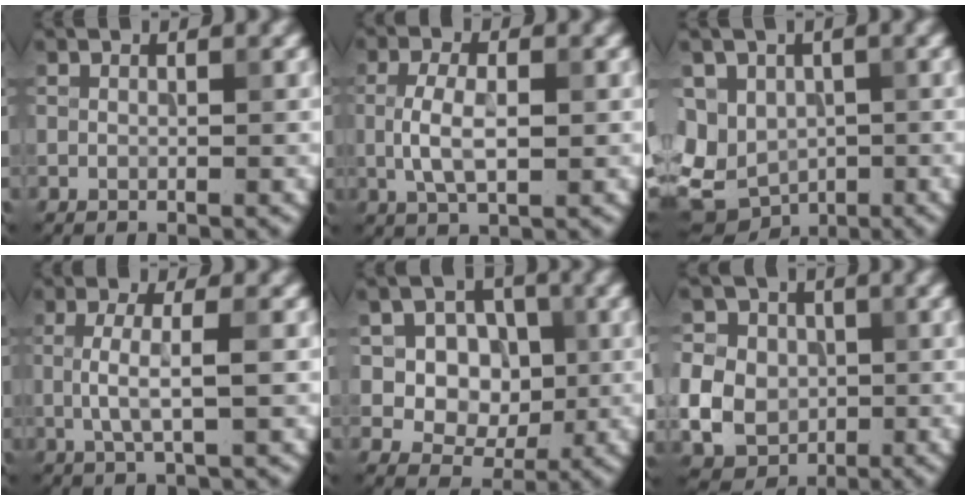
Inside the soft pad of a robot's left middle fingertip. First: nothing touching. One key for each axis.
{"total": 4.1, "fx": -0.1, "fy": 1.8, "fz": 3.6, "tx": -0.079, "ty": 0.000, "tz": -0.002}
{"total": 7.7, "fx": -1.5, "fy": 6.1, "fz": 4.5, "tx": -0.071, "ty": -0.010, "tz": -0.025}
{"total": 3.3, "fx": 0.0, "fy": 0.8, "fz": 3.2, "tx": -0.065, "ty": -0.001, "tz": 0.000}
{"total": 7.9, "fx": 1.3, "fy": 6.8, "fz": 3.9, "tx": -0.062, "ty": 0.021, "tz": 0.016}
{"total": 7.0, "fx": -0.5, "fy": 6.2, "fz": 3.0, "tx": -0.062, "ty": 0.004, "tz": -0.025}